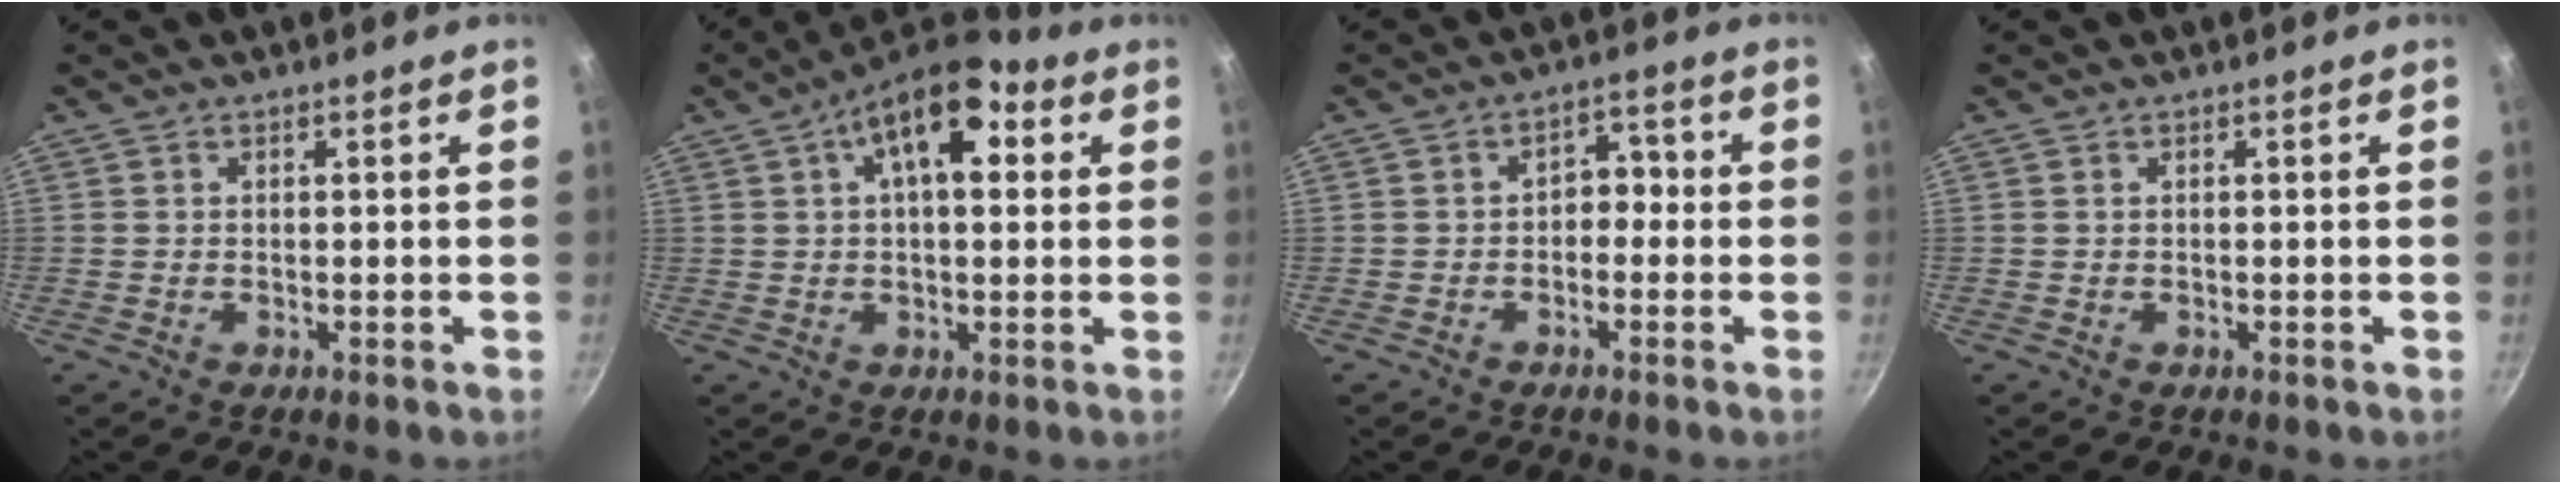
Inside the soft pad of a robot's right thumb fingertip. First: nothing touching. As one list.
[{"total": 13.4, "force": [4.4, 6.7, 10.7], "torque": [-0.134, 0.016, 0.056]}, {"total": 3.9, "force": [-0.8, 2.9, 2.5], "torque": [-0.003, 0.018, -0.022]}, {"total": 0.0}]